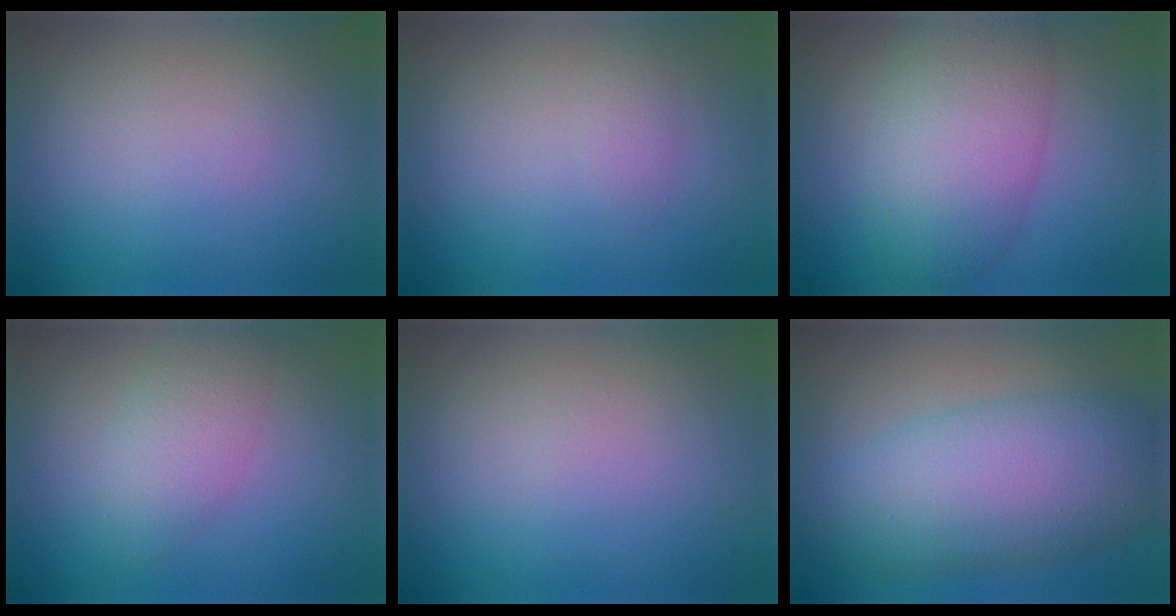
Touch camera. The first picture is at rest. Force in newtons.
{"total": 0.9, "press": 0.9, "slide": 0.0}
{"total": 7.3, "press": 7.3, "slide": 0.3}
{"total": 3.1, "press": 3.1, "slide": 0.1}
{"total": 0.0}
{"total": 8.7, "press": 8.7, "slide": 0.5}